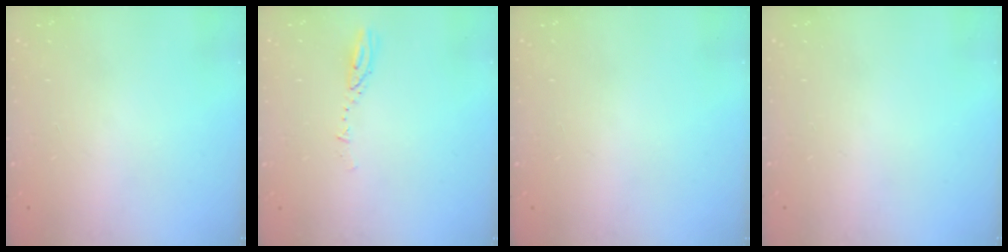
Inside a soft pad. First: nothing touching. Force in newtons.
{"total": 3.1, "press": 3.1, "slide": 0.4}
{"total": 0.0}
{"total": 0.0}